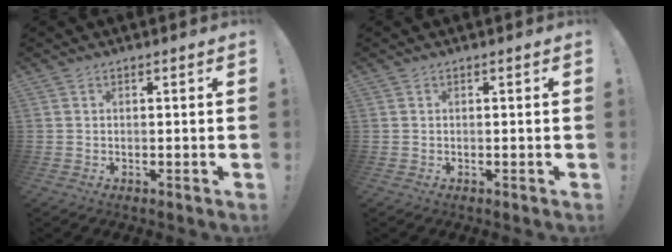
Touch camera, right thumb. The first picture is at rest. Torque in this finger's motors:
{"motor_torque": [0.00, 0.00, -0.01, 0.01, 0.00]}